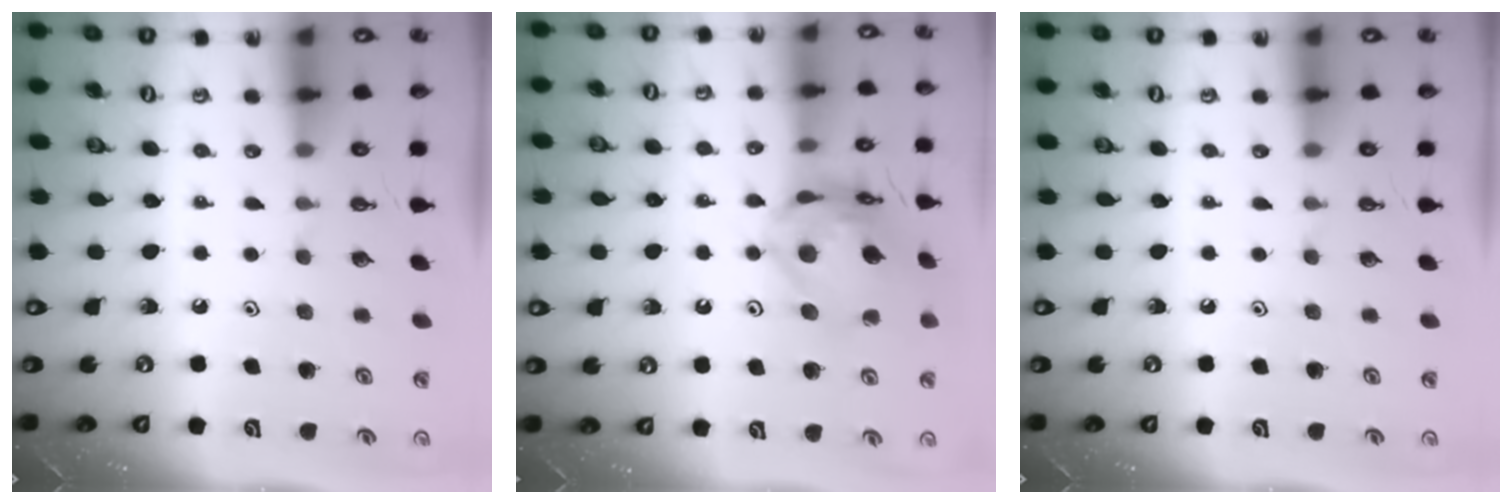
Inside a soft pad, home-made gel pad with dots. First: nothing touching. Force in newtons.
{"total": 14.0, "press": 13.9, "slide": 1.6}
{"total": 0.0}